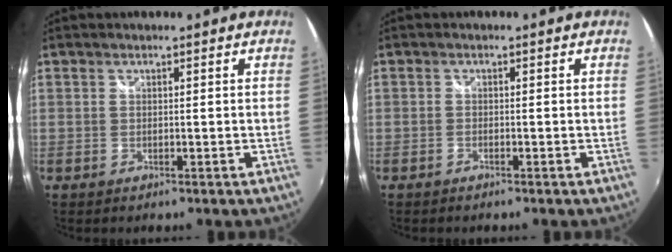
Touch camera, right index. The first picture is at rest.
{"total": 0.5, "force": [-0.5, 0.2, 0.2], "torque": [-0.008, -0.002, -0.013]}